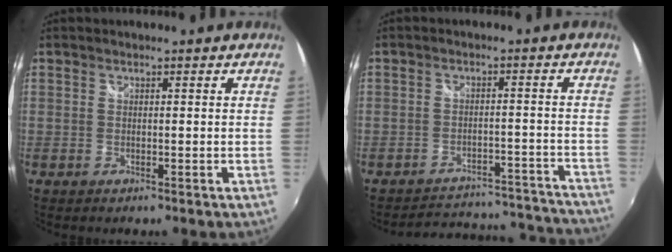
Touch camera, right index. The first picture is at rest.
{"total": 18.3, "force": [-17.2, 5.5, 3.5], "torque": [-0.066, 0.046, -0.200]}